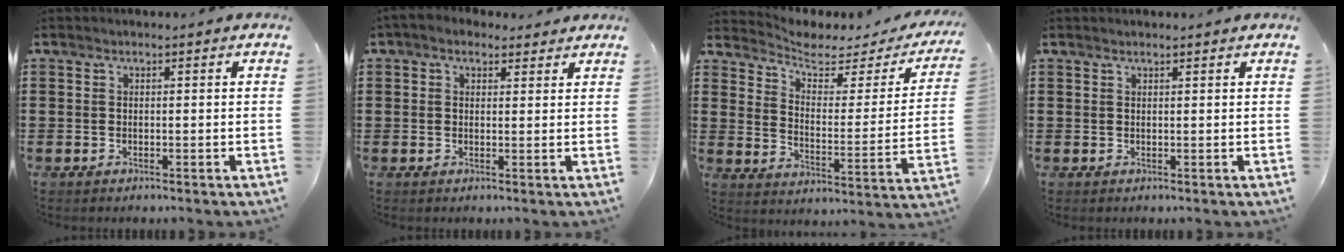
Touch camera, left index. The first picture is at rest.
{"total": 2.3, "force": [1.8, 1.3, 0.7], "torque": [-0.020, 0.005, 0.033]}
{"total": 4.0, "force": [3.2, 1.6, 1.8], "torque": [-0.057, -0.020, 0.049]}
{"total": 0.7, "force": [0.6, 0.0, 0.3], "torque": [-0.006, -0.002, 0.013]}